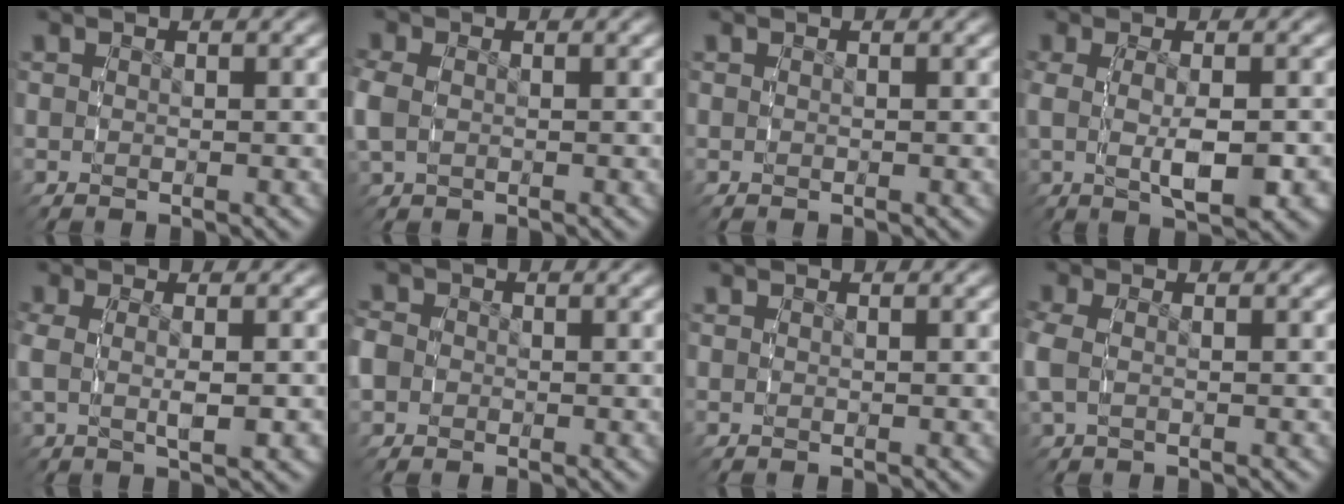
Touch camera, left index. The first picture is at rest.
{"total": 2.0, "force": [0.0, 1.6, 1.2], "torque": [-0.046, -0.007, 0.009]}
{"total": 0.0}
{"total": 4.8, "force": [-0.5, 1.9, 4.4], "torque": [-0.080, -0.009, -0.001]}
{"total": 2.6, "force": [0.0, 0.8, 2.5], "torque": [-0.055, -0.003, 0.006]}
{"total": 3.0, "force": [-0.3, 2.9, 0.9], "torque": [-0.038, -0.004, -0.010]}
{"total": 0.0}
{"total": 1.7, "force": [0.0, 1.0, 1.4], "torque": [-0.053, -0.007, 0.008]}